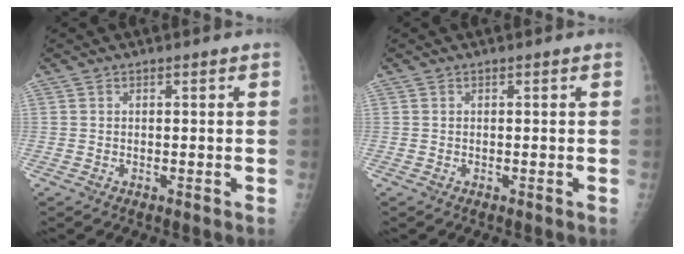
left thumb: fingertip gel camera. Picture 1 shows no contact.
{"total": 0.0}